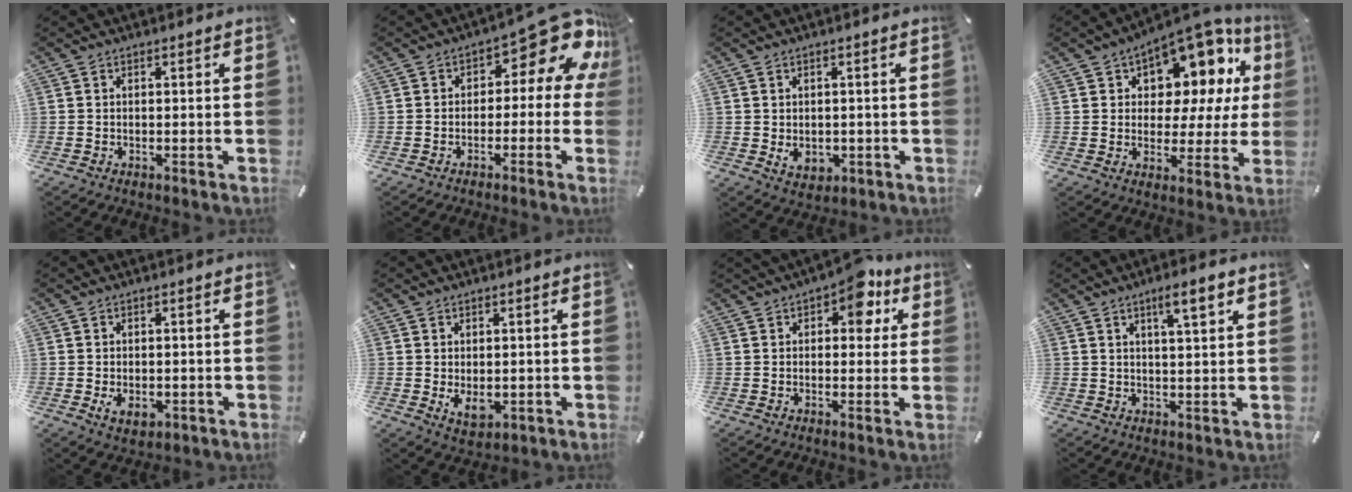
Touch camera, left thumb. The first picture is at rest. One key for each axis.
{"total": 13.5, "fx": 6.0, "fy": 6.3, "fz": 10.4, "tx": -0.128, "ty": -0.047, "tz": 0.097}
{"total": 3.6, "fx": -0.3, "fy": 3.0, "fz": 2.1, "tx": -0.027, "ty": -0.005, "tz": -0.006}
{"total": 12.8, "fx": 8.7, "fy": 7.0, "fz": 6.3, "tx": -0.093, "ty": -0.081, "tz": 0.150}
{"total": 3.5, "fx": -0.7, "fy": 2.3, "fz": 2.5, "tx": -0.043, "ty": -0.001, "tz": -0.014}
{"total": 4.3, "fx": -0.2, "fy": 2.6, "fz": 3.4, "tx": -0.066, "ty": -0.010, "tz": -0.009}
{"total": 9.1, "fx": 4.9, "fy": 5.0, "fz": 5.9, "tx": -0.063, "ty": -0.021, "tz": 0.077}
{"total": 5.9, "fx": 3.5, "fy": 1.0, "fz": 4.7, "tx": -0.073, "ty": -0.015, "tz": 0.054}